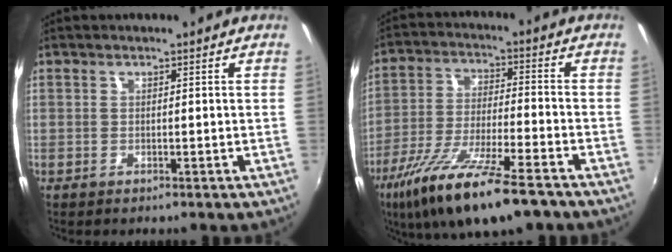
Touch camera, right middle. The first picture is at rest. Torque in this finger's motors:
{"motor_torque": [1.09, -1.05, 0.40, 0.21]}